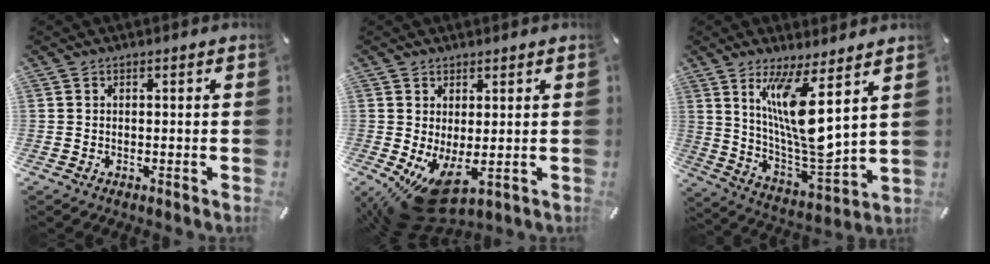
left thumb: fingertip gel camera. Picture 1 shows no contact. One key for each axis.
{"total": 8.9, "fx": -2.3, "fy": 4.1, "fz": 7.6, "tx": -0.113, "ty": -0.020, "tz": -0.032}
{"total": 15.6, "fx": 7.6, "fy": 3.1, "fz": 13.3, "tx": -0.266, "ty": -0.056, "tz": 0.120}